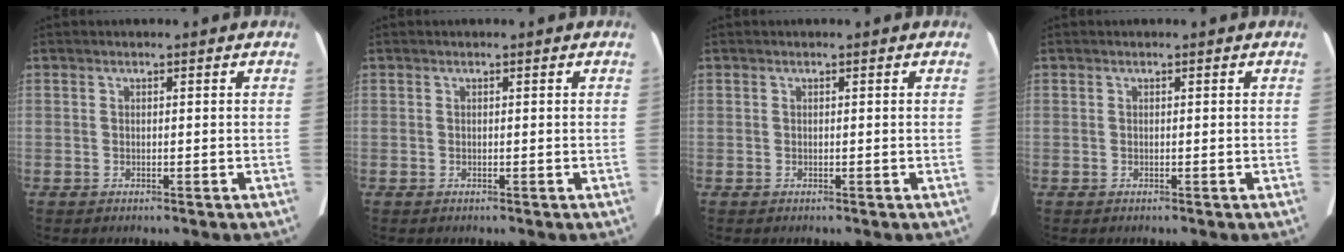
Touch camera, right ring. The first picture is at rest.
{"total": 0.0}
{"total": 0.0}
{"total": 0.0}